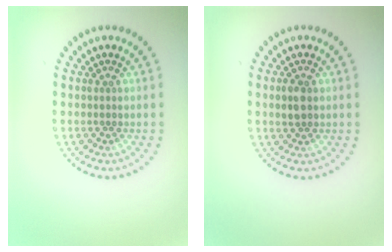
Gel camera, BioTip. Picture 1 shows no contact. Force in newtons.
{"total": 1.8, "press": 1.8, "slide": 0.1}